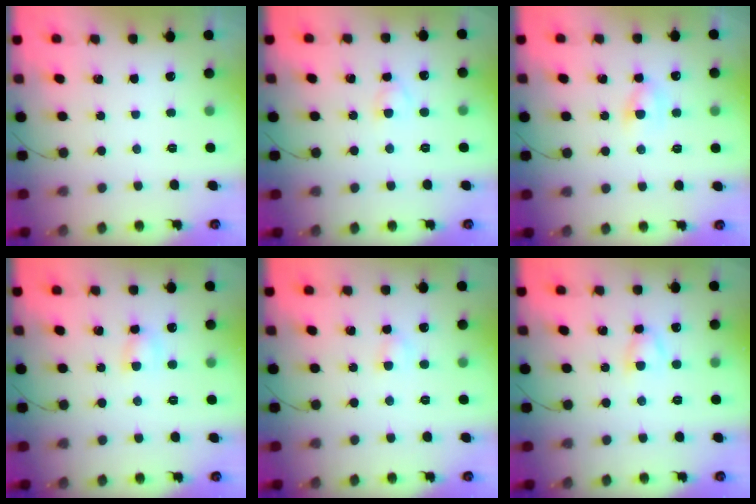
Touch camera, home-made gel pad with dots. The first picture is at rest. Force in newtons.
{"total": 2.8, "press": 2.6, "slide": 1.1}
{"total": 3.5, "press": 3.3, "slide": 1.2}
{"total": 3.7, "press": 3.7, "slide": 0.7}
{"total": 3.2, "press": 3.0, "slide": 1.1}
{"total": 3.7, "press": 3.6, "slide": 0.7}